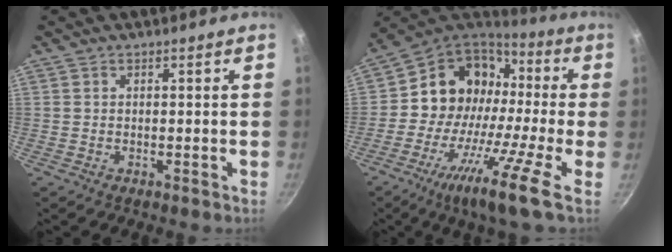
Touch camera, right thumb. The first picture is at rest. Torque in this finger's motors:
{"motor_torque": [2.11, 2.12, 0.59, -0.56, 0.29]}